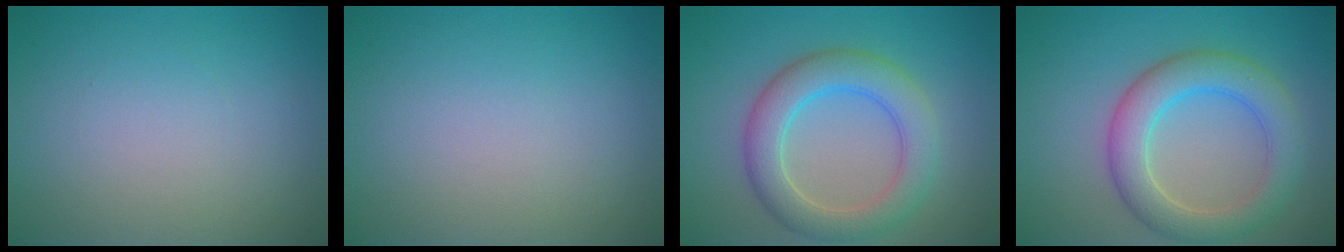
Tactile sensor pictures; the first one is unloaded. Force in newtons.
{"total": 0.0}
{"total": 5.3, "press": 5.3, "slide": 0.2}
{"total": 5.4, "press": 5.4, "slide": 0.1}